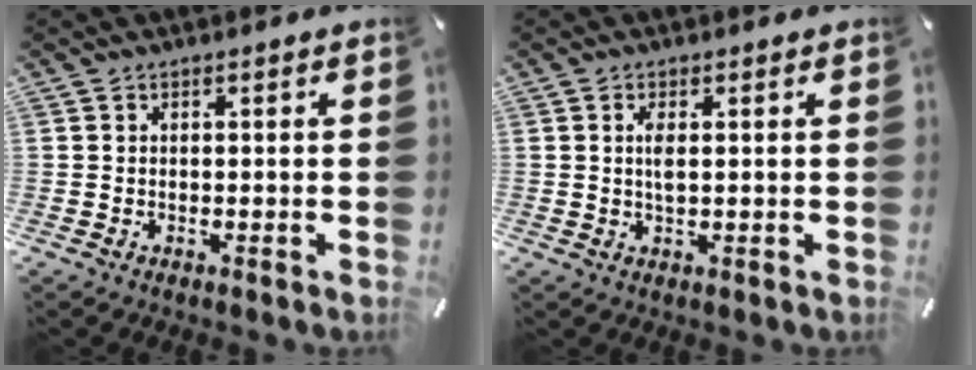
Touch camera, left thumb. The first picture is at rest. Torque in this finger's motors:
{"motor_torque": [0.40, 0.27, 0.44, -0.08, 0.00]}